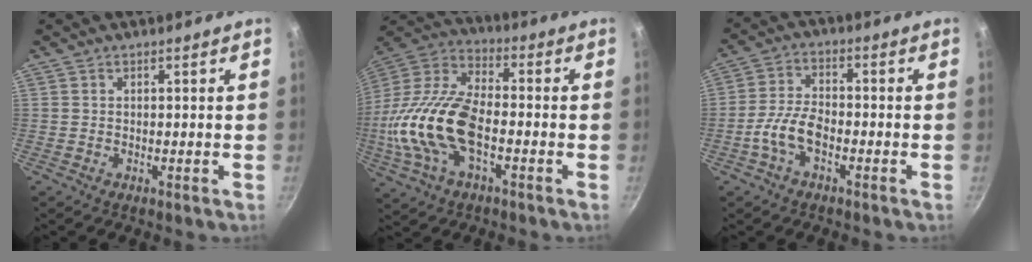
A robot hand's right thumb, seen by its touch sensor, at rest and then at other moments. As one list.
[{"total": 20.4, "force": [-4.2, 10.3, 17.1], "torque": [-0.338, 0.034, -0.092]}, {"total": 6.7, "force": [-2.8, 3.4, 5.1], "torque": [-0.099, 0.029, -0.062]}]